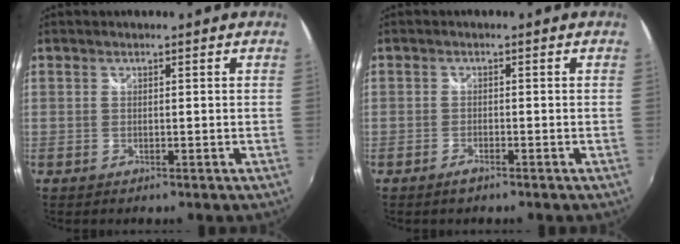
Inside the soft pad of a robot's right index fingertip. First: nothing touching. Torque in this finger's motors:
{"motor_torque": [0.12, -0.13, 0.10, 0.01]}